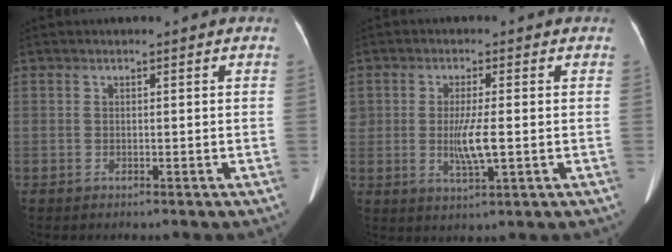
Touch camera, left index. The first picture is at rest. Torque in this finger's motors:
{"motor_torque": [0.16, -0.05, 0.14, 0.06]}